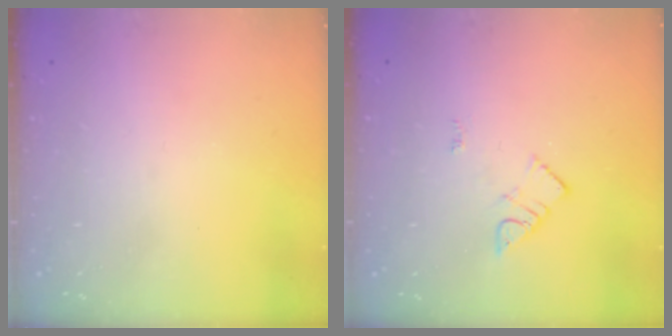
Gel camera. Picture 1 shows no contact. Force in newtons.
{"total": 3.6, "press": 3.6, "slide": 0.4}